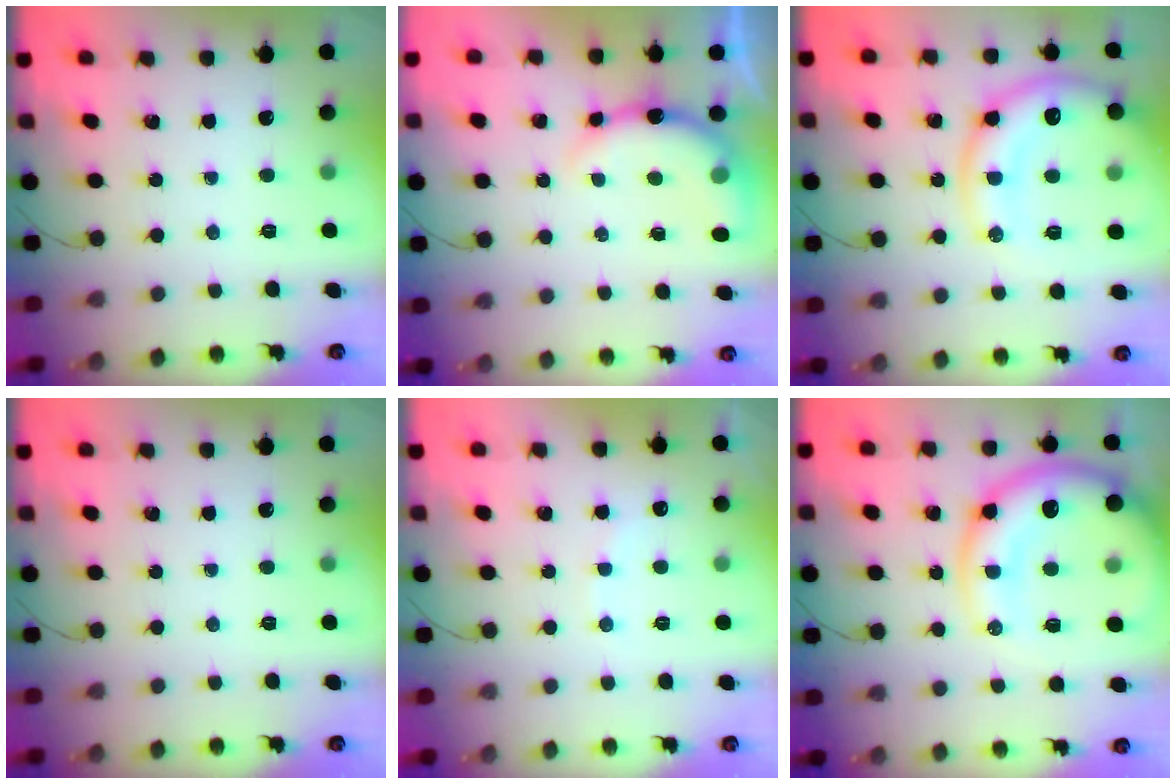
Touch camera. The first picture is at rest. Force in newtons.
{"total": 9.7, "press": 9.7, "slide": 0.9}
{"total": 15.4, "press": 15.1, "slide": 2.5}
{"total": 0.0}
{"total": 5.3, "press": 5.3, "slide": 0.8}
{"total": 20.8, "press": 20.3, "slide": 4.3}